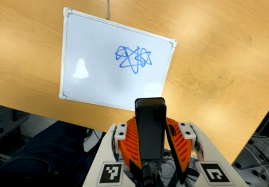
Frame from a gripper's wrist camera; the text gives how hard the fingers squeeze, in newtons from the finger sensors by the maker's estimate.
{"total": 6.6, "left": 6.6, "right": 6.6}